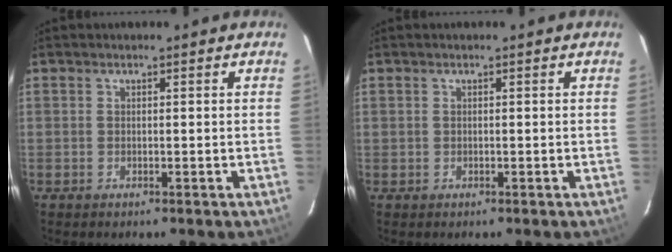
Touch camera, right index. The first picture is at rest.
{"total": 0.0}